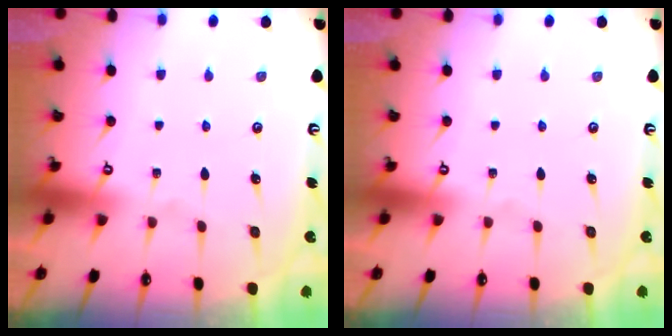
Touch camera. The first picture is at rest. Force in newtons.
{"total": 0.0}